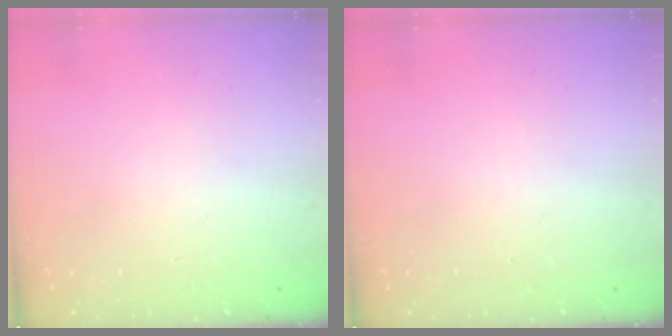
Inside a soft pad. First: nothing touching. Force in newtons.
{"total": 0.0}